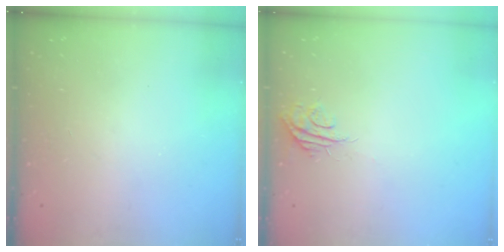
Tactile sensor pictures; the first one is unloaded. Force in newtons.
{"total": 5.7, "press": 5.7, "slide": 0.7}